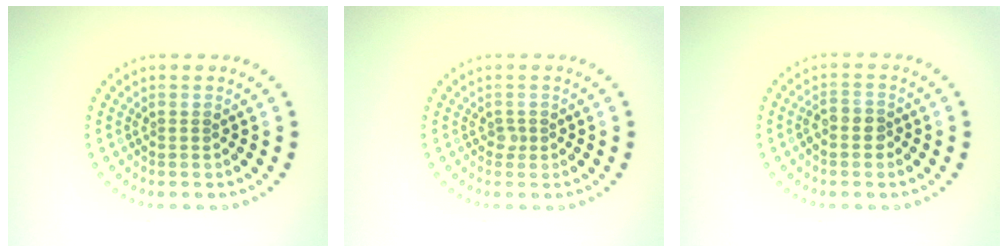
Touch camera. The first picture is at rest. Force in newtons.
{"total": 0.8, "press": 0.5, "slide": 0.6}
{"total": 1.9, "press": 1.8, "slide": 0.7}